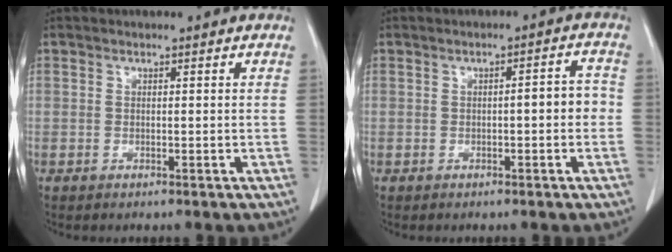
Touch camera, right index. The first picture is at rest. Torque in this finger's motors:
{"motor_torque": [0.42, -0.14, 0.09, 0.04]}